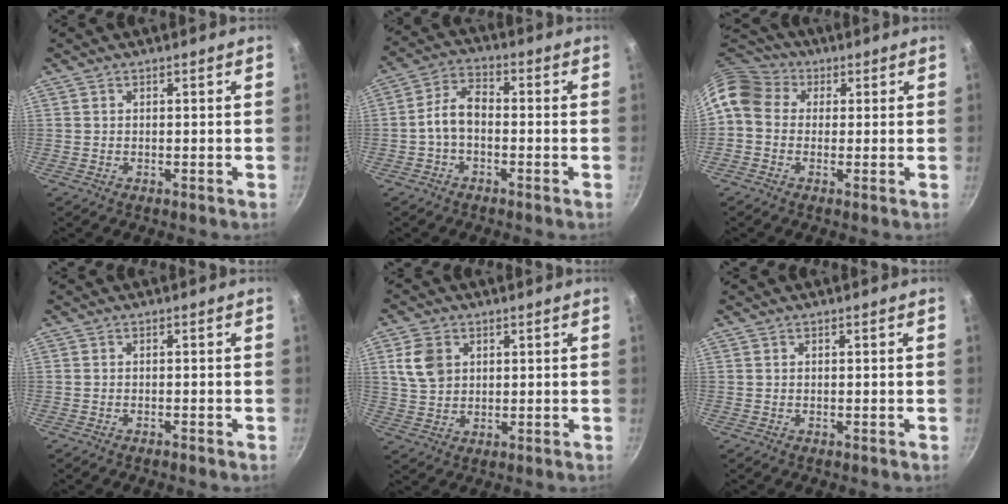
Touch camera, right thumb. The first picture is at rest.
{"total": 6.1, "force": [-1.5, 3.6, 4.7], "torque": [-0.086, 0.033, -0.038]}
{"total": 9.5, "force": [1.7, 7.9, 5.1], "torque": [-0.084, 0.023, 0.010]}
{"total": 0.7, "force": [-0.6, 0.1, 0.3], "torque": [-0.016, 0.006, -0.009]}
{"total": 7.1, "force": [2.3, 5.3, 4.0], "torque": [-0.064, -0.004, 0.045]}
{"total": 0.0}